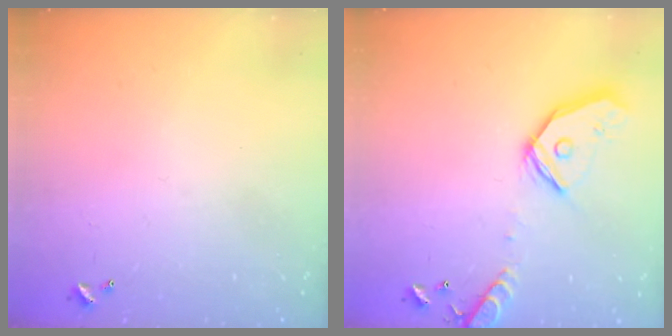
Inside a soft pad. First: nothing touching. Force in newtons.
{"total": 17.6, "press": 17.4, "slide": 2.7}